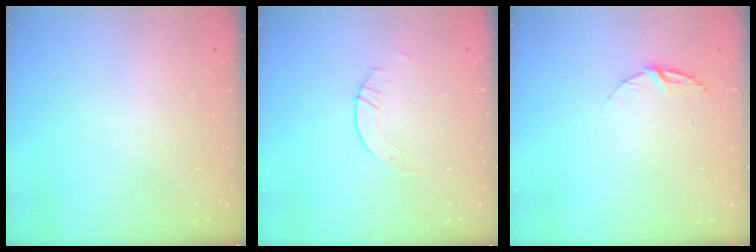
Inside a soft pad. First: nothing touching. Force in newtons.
{"total": 2.1, "press": 2.1, "slide": 0.1}
{"total": 5.7, "press": 5.7, "slide": 0.6}